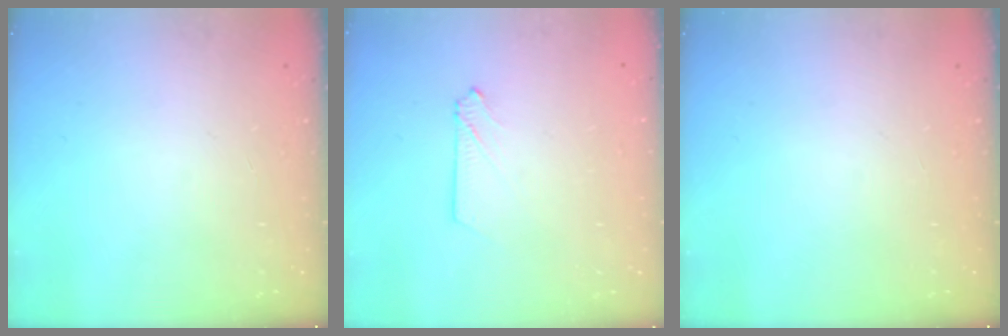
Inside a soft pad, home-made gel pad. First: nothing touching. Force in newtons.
{"total": 2.6, "press": 2.6, "slide": 0.3}
{"total": 0.0}